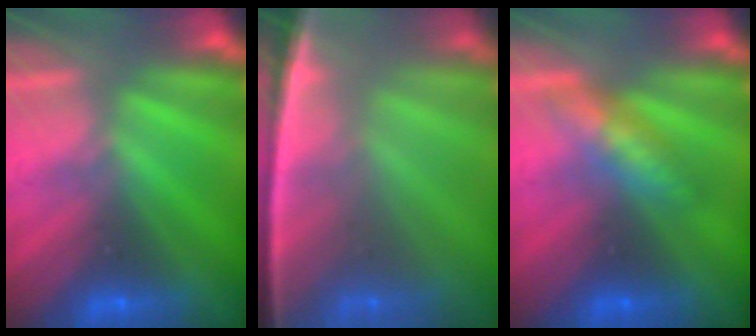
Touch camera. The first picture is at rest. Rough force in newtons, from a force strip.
{"total": 7.8}
{"total": 3.5}